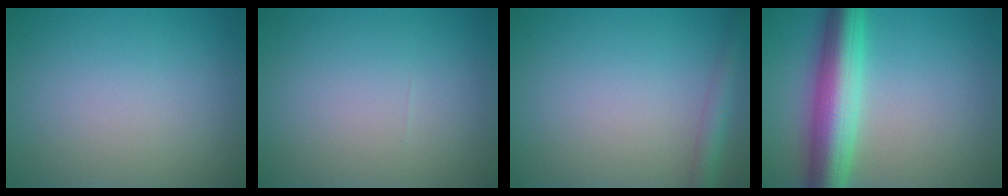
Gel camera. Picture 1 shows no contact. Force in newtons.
{"total": 0.0}
{"total": 2.2, "press": 2.2, "slide": 0.1}
{"total": 8.0, "press": 8.0, "slide": 0.3}